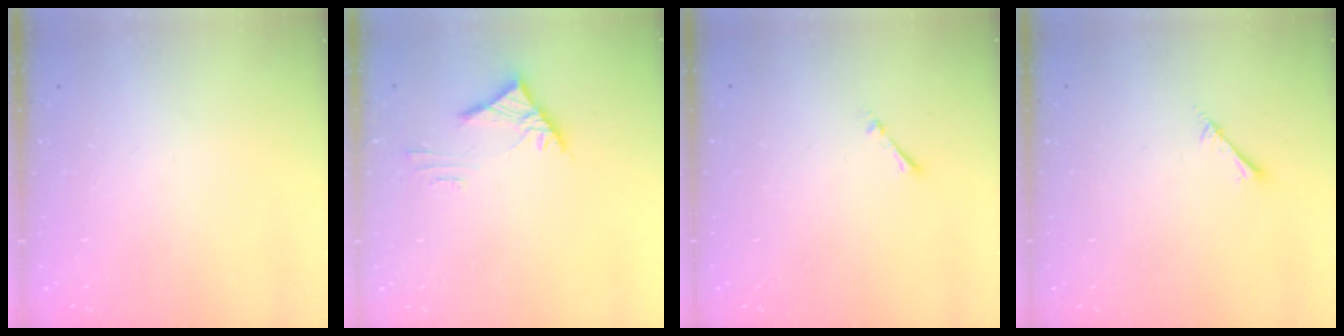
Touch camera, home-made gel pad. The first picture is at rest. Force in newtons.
{"total": 3.6, "press": 3.5, "slide": 0.9}
{"total": 1.7, "press": 1.7, "slide": 0.2}
{"total": 1.5, "press": 1.4, "slide": 0.2}